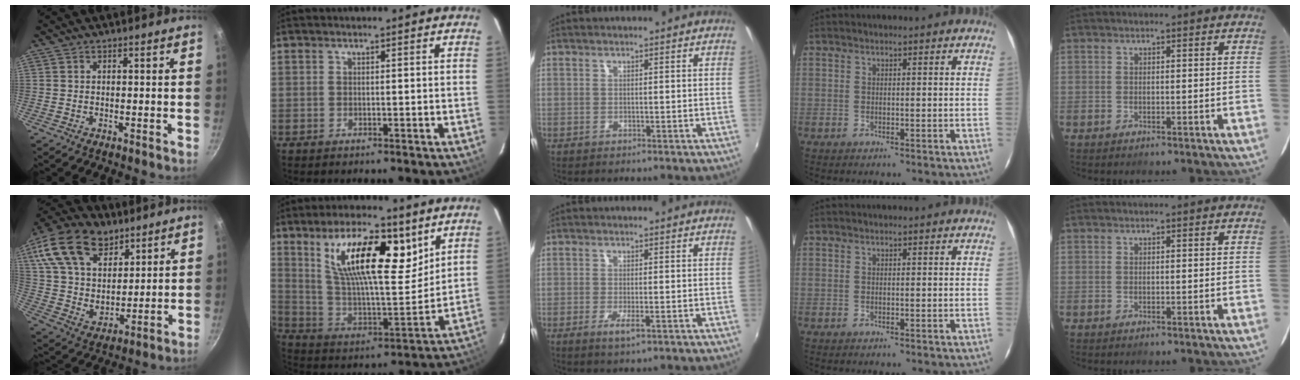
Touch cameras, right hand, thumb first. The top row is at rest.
{"thumb": {"total": 21.9, "force": [11.6, 13.9, 12.3], "torque": [-0.211, -0.022, 0.211]}, "index": {"total": 20.0, "force": [10.0, 6.9, 15.9], "torque": [-0.274, 0.007, 0.182]}, "middle": {"total": 3.0, "force": [-1.3, 0.5, 2.7], "torque": [-0.055, -0.010, -0.022]}}